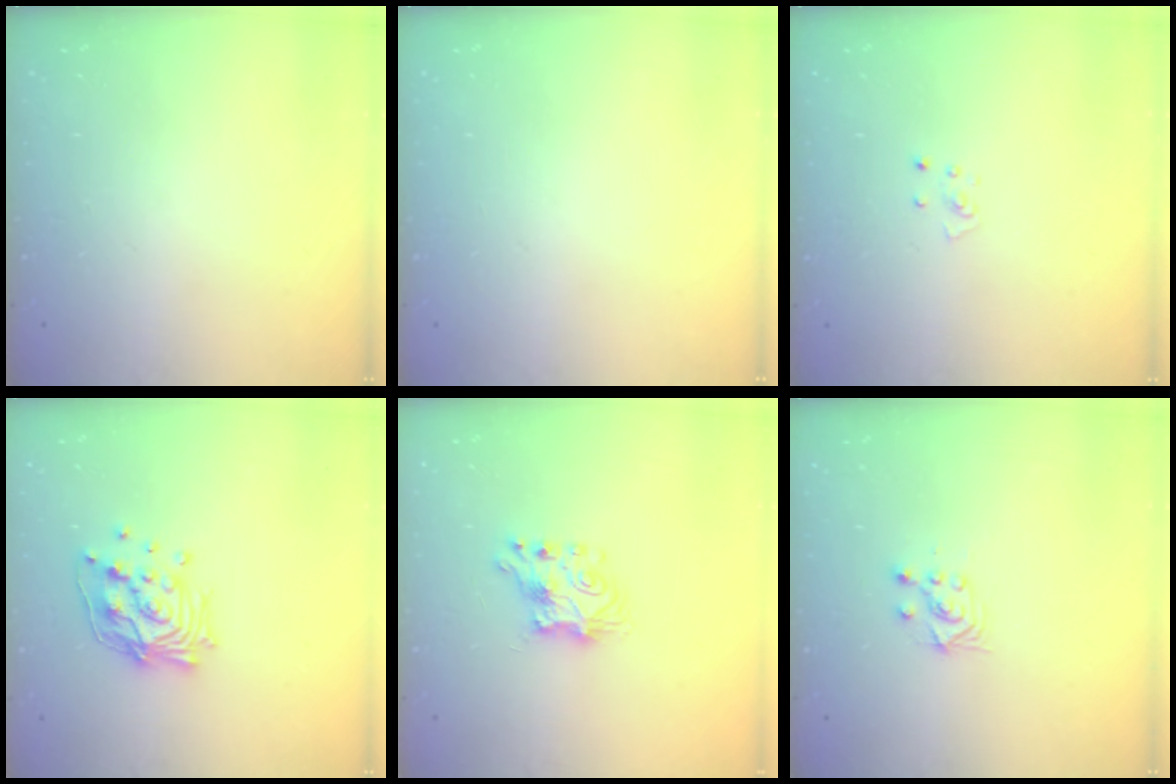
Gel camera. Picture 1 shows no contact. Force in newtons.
{"total": 0.0}
{"total": 3.3, "press": 3.3, "slide": 0.3}
{"total": 15.0, "press": 14.9, "slide": 2.0}
{"total": 7.3, "press": 7.2, "slide": 0.6}
{"total": 4.0, "press": 3.8, "slide": 1.1}